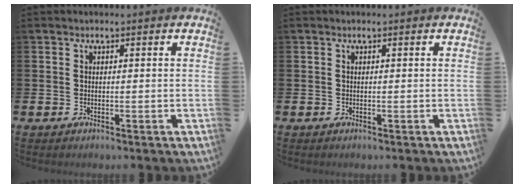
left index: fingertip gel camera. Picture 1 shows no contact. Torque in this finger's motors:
{"motor_torque": [0.00, 0.00, 0.00, 0.00]}